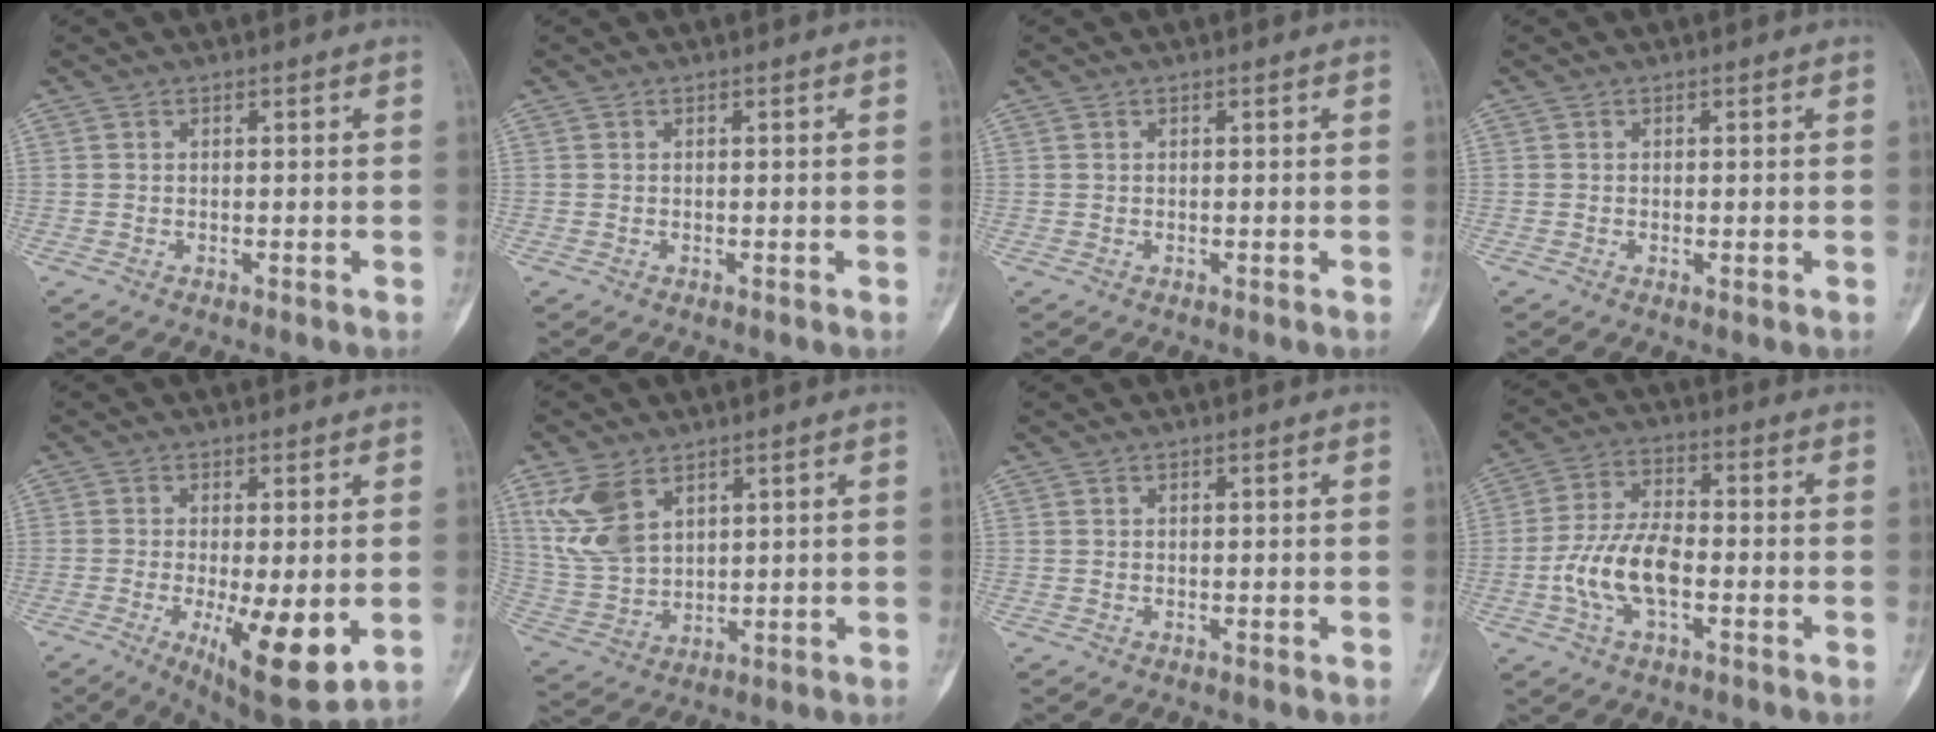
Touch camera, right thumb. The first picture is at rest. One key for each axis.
{"total": 0.0}
{"total": 0.0}
{"total": 0.5, "fx": 0.0, "fy": 0.2, "fz": 0.5, "tx": -0.007, "ty": -0.002, "tz": -0.002}
{"total": 12.7, "fx": -3.0, "fy": 3.8, "fz": 11.7, "tx": -0.179, "ty": -0.027, "tz": -0.038}
{"total": 10.7, "fx": 5.4, "fy": 6.5, "fz": 6.6, "tx": -0.131, "ty": -0.016, "tz": 0.123}
{"total": 0.0}
{"total": 10.9, "fx": -2.7, "fy": 5.3, "fz": 9.1, "tx": -0.183, "ty": 0.026, "tz": -0.056}